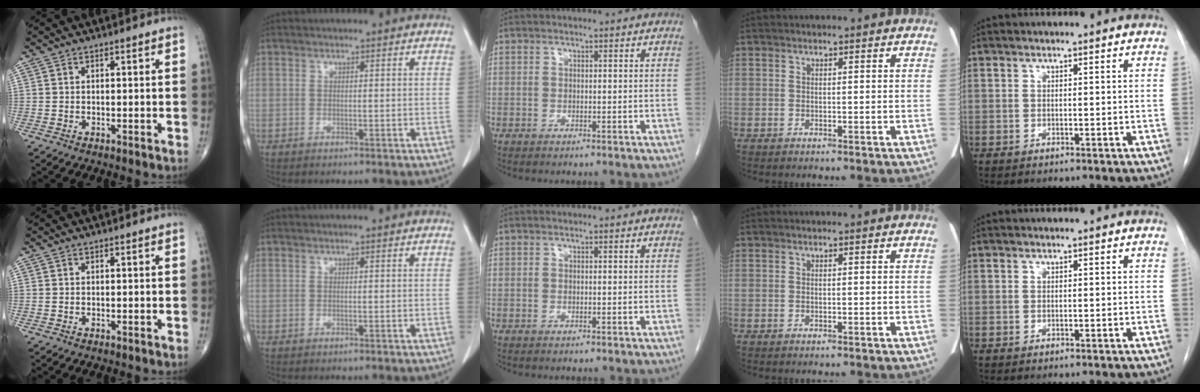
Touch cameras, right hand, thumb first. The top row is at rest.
{}